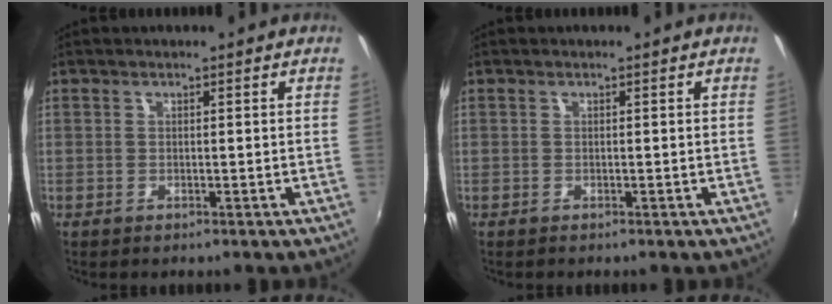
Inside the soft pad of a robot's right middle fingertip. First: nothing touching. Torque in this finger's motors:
{"motor_torque": [-1.86, -0.26, 0.00, 0.00]}